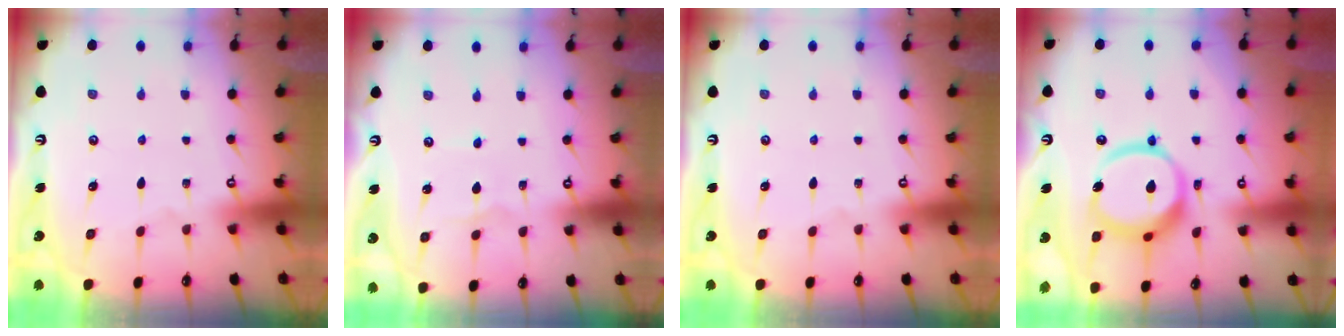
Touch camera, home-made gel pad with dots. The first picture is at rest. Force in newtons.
{"total": 1.3, "press": 1.3, "slide": 0.1}
{"total": 0.0}
{"total": 15.6, "press": 15.5, "slide": 2.0}